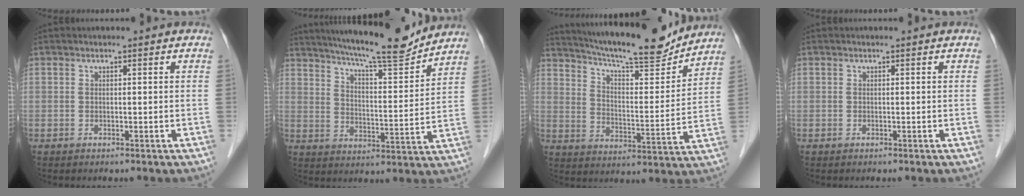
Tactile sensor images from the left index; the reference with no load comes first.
{"total": 15.4, "force": [14.1, 0.6, 6.2], "torque": [-0.106, -0.008, 0.208]}
{"total": 18.3, "force": [16.8, 1.8, 7.2], "torque": [-0.125, -0.013, 0.247]}
{"total": 0.0}